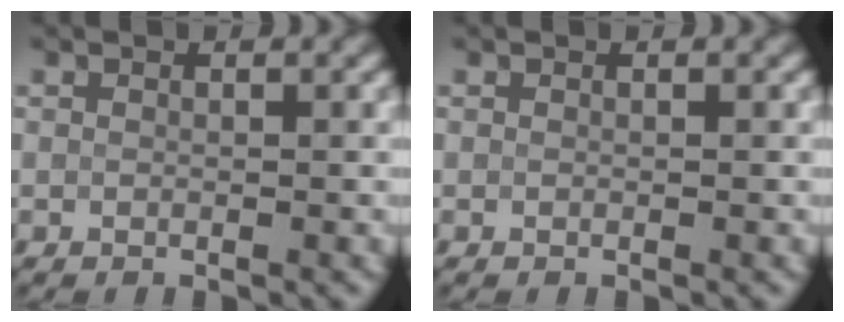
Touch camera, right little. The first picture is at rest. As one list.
[{"total": 0.0}]